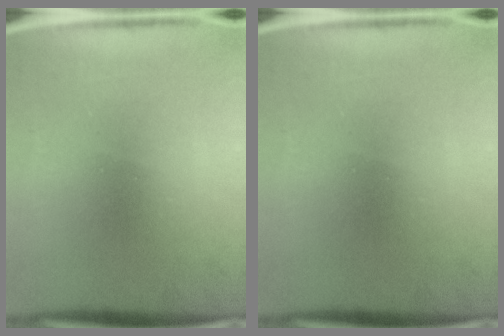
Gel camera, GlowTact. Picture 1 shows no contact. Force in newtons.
{"total": 0.0}